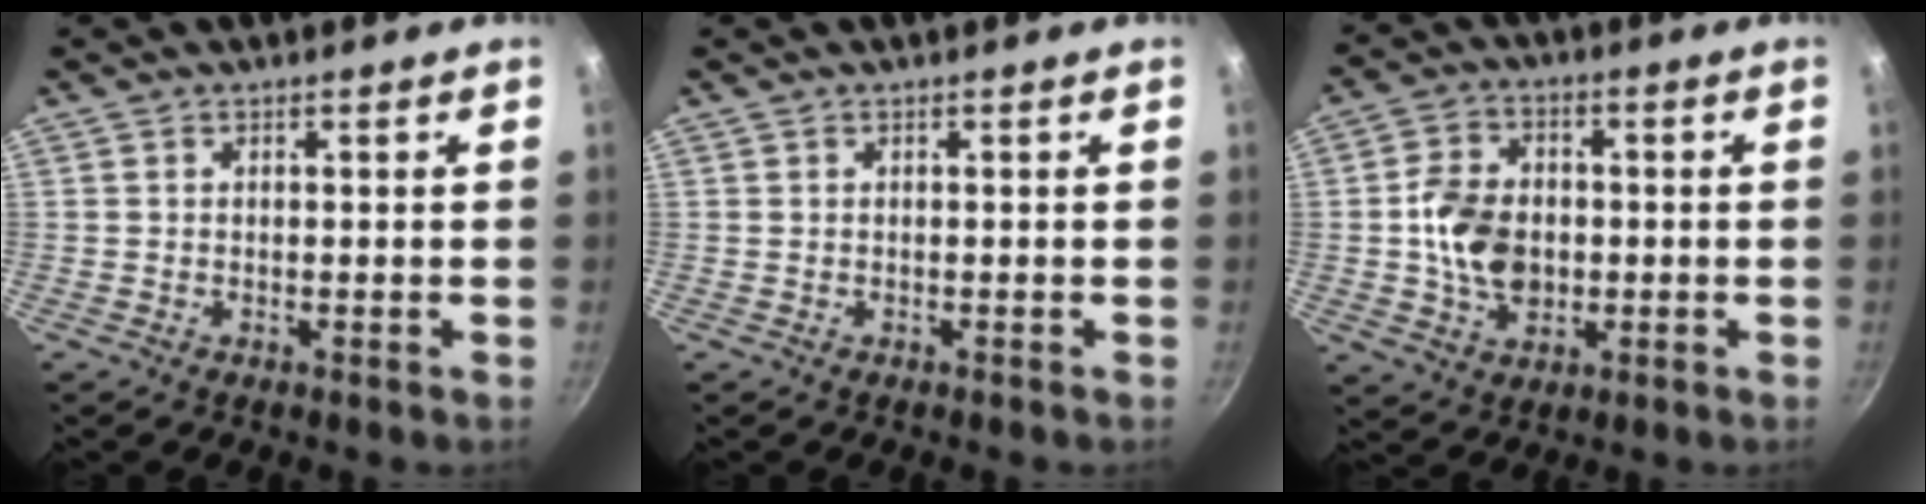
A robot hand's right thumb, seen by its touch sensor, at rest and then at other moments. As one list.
[{"total": 0.0}, {"total": 10.6, "force": [-0.6, 7.9, 7.0], "torque": [-0.102, 0.011, -0.013]}]